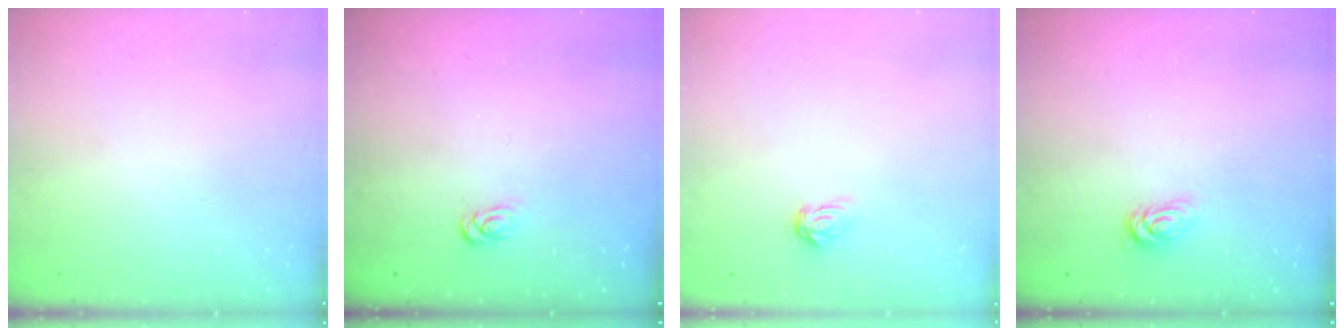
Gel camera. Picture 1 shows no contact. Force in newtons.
{"total": 2.6, "press": 2.6, "slide": 0.3}
{"total": 3.5, "press": 3.5, "slide": 0.4}
{"total": 2.5, "press": 2.5, "slide": 0.4}